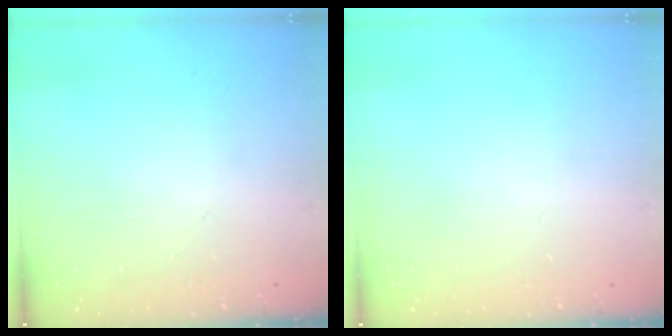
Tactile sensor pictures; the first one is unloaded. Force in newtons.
{"total": 0.0}